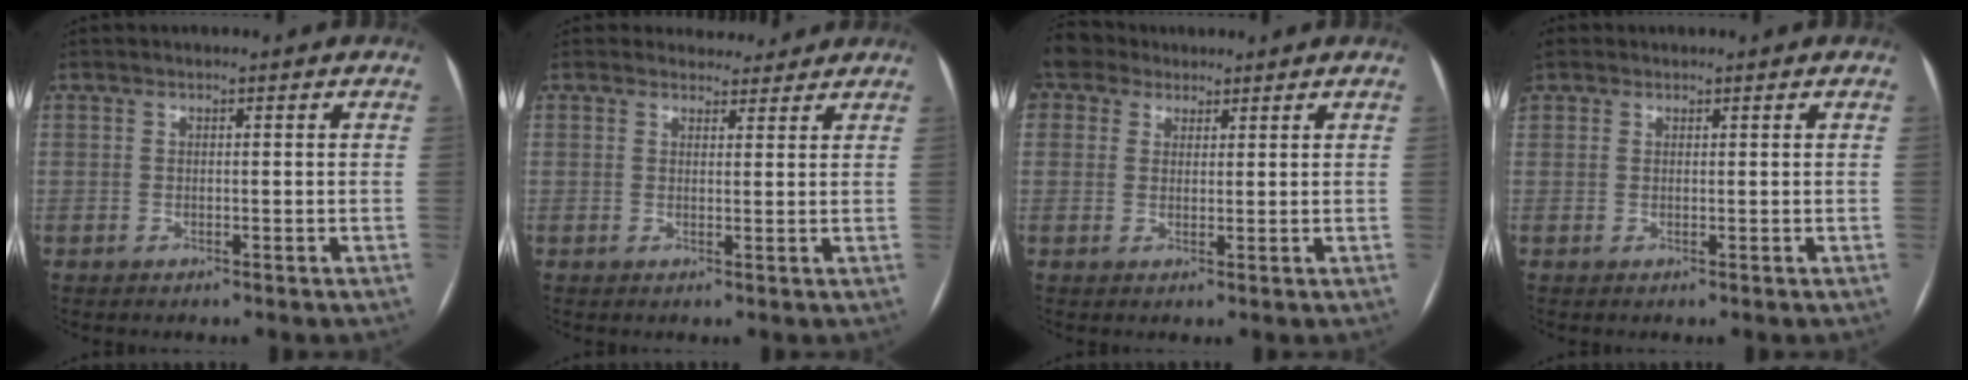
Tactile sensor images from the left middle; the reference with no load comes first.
{"total": 3.3, "force": [3.0, 1.4, -0.2], "torque": [0.006, 0.003, 0.034]}
{"total": 5.6, "force": [4.1, 3.7, 0.9], "torque": [-0.023, 0.031, 0.082]}
{"total": 2.4, "force": [1.2, 2.0, 0.5], "torque": [-0.018, 0.015, 0.025]}